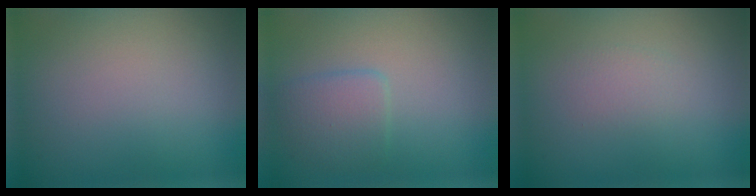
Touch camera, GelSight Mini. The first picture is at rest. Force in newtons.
{"total": 2.4, "press": 2.4, "slide": 0.2}
{"total": 1.1, "press": 1.1, "slide": 0.1}